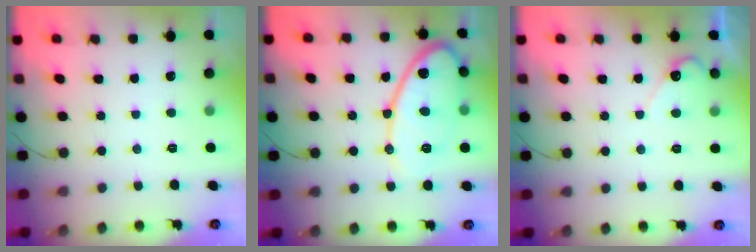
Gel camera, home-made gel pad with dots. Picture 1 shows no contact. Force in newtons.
{"total": 14.8, "press": 14.8, "slide": 1.3}
{"total": 4.9, "press": 4.8, "slide": 0.4}